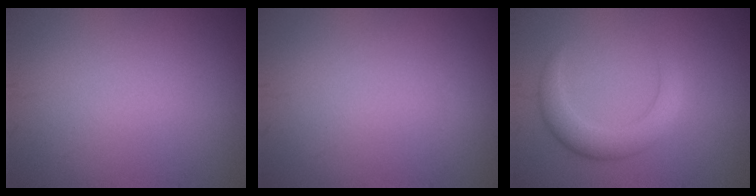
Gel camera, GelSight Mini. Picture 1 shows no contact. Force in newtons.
{"total": 0.0}
{"total": 3.2, "press": 3.2, "slide": 0.2}